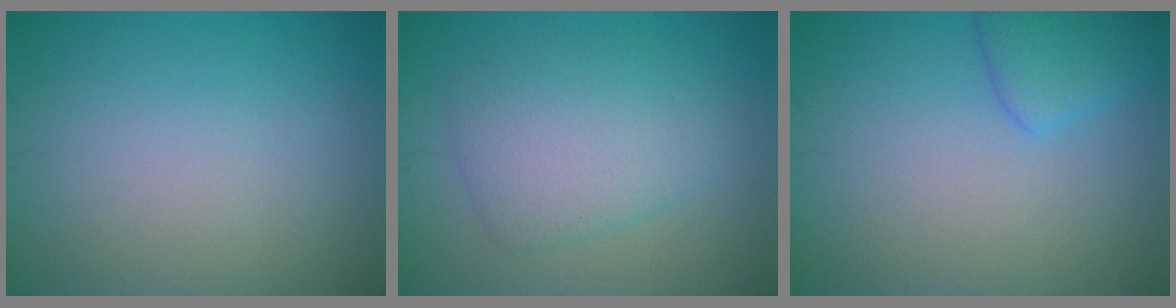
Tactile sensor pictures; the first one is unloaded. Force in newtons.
{"total": 4.8, "press": 4.8, "slide": 0.2}
{"total": 2.6, "press": 2.6, "slide": 0.2}